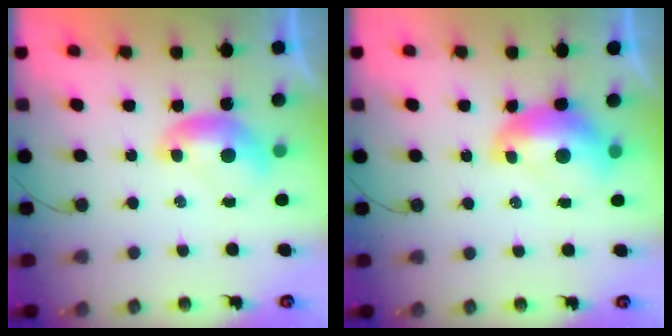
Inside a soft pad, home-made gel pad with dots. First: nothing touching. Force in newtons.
{"total": 2.6, "press": 2.5, "slide": 0.7}